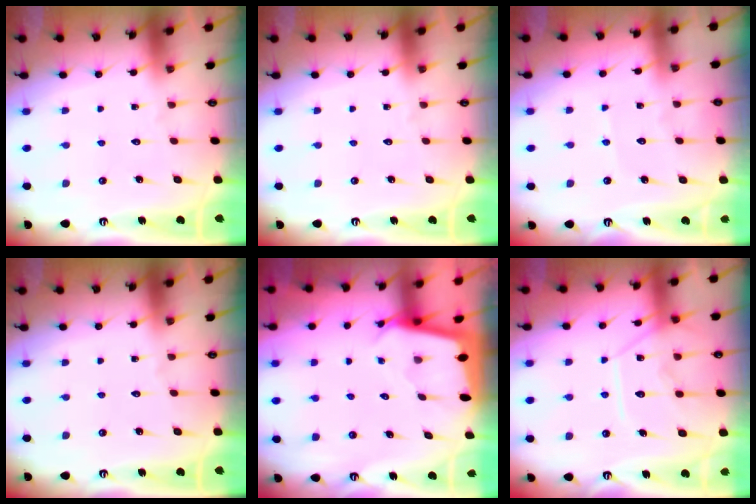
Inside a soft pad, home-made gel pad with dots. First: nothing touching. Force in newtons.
{"total": 0.0}
{"total": 4.6, "press": 4.6, "slide": 0.4}
{"total": 0.0}
{"total": 2.3, "press": 2.3, "slide": 0.1}
{"total": 13.0, "press": 12.9, "slide": 1.2}